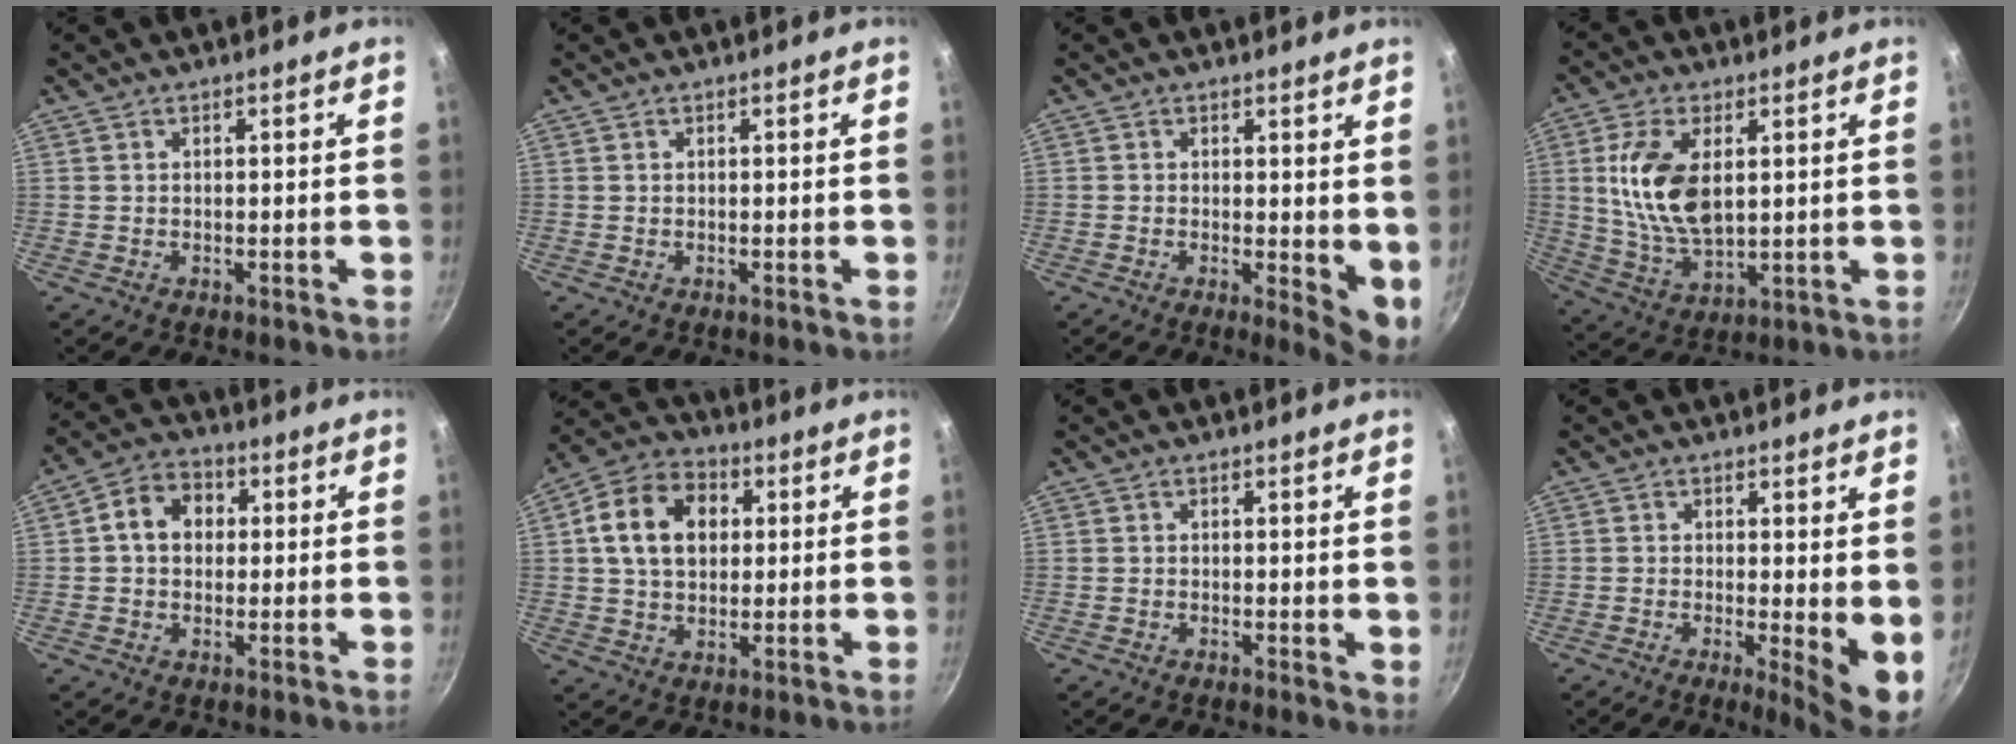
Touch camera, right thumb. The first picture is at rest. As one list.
[{"total": 0.0}, {"total": 5.6, "force": [0.3, 2.2, 5.1], "torque": [-0.062, -0.014, 0.003]}, {"total": 13.6, "force": [2.7, 7.3, 11.1], "torque": [-0.209, -0.014, 0.059]}, {"total": 8.1, "force": [1.1, 6.5, 4.7], "torque": [-0.051, 0.017, 0.003]}, {"total": 13.2, "force": [2.7, 9.8, 8.5], "torque": [-0.128, 0.014, 0.033]}, {"total": 1.5, "force": [0.2, 0.8, 1.2], "torque": [-0.014, -0.004, 0.000]}, {"total": 6.9, "force": [-0.2, 1.8, 6.7], "torque": [-0.087, -0.019, -0.002]}]